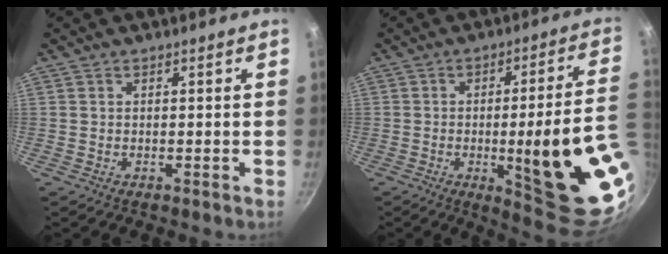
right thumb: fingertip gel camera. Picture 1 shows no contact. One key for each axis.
{"total": 22.9, "fx": -4.1, "fy": 4.6, "fz": 22.1, "tx": -0.268, "ty": -0.004, "tz": -0.040}